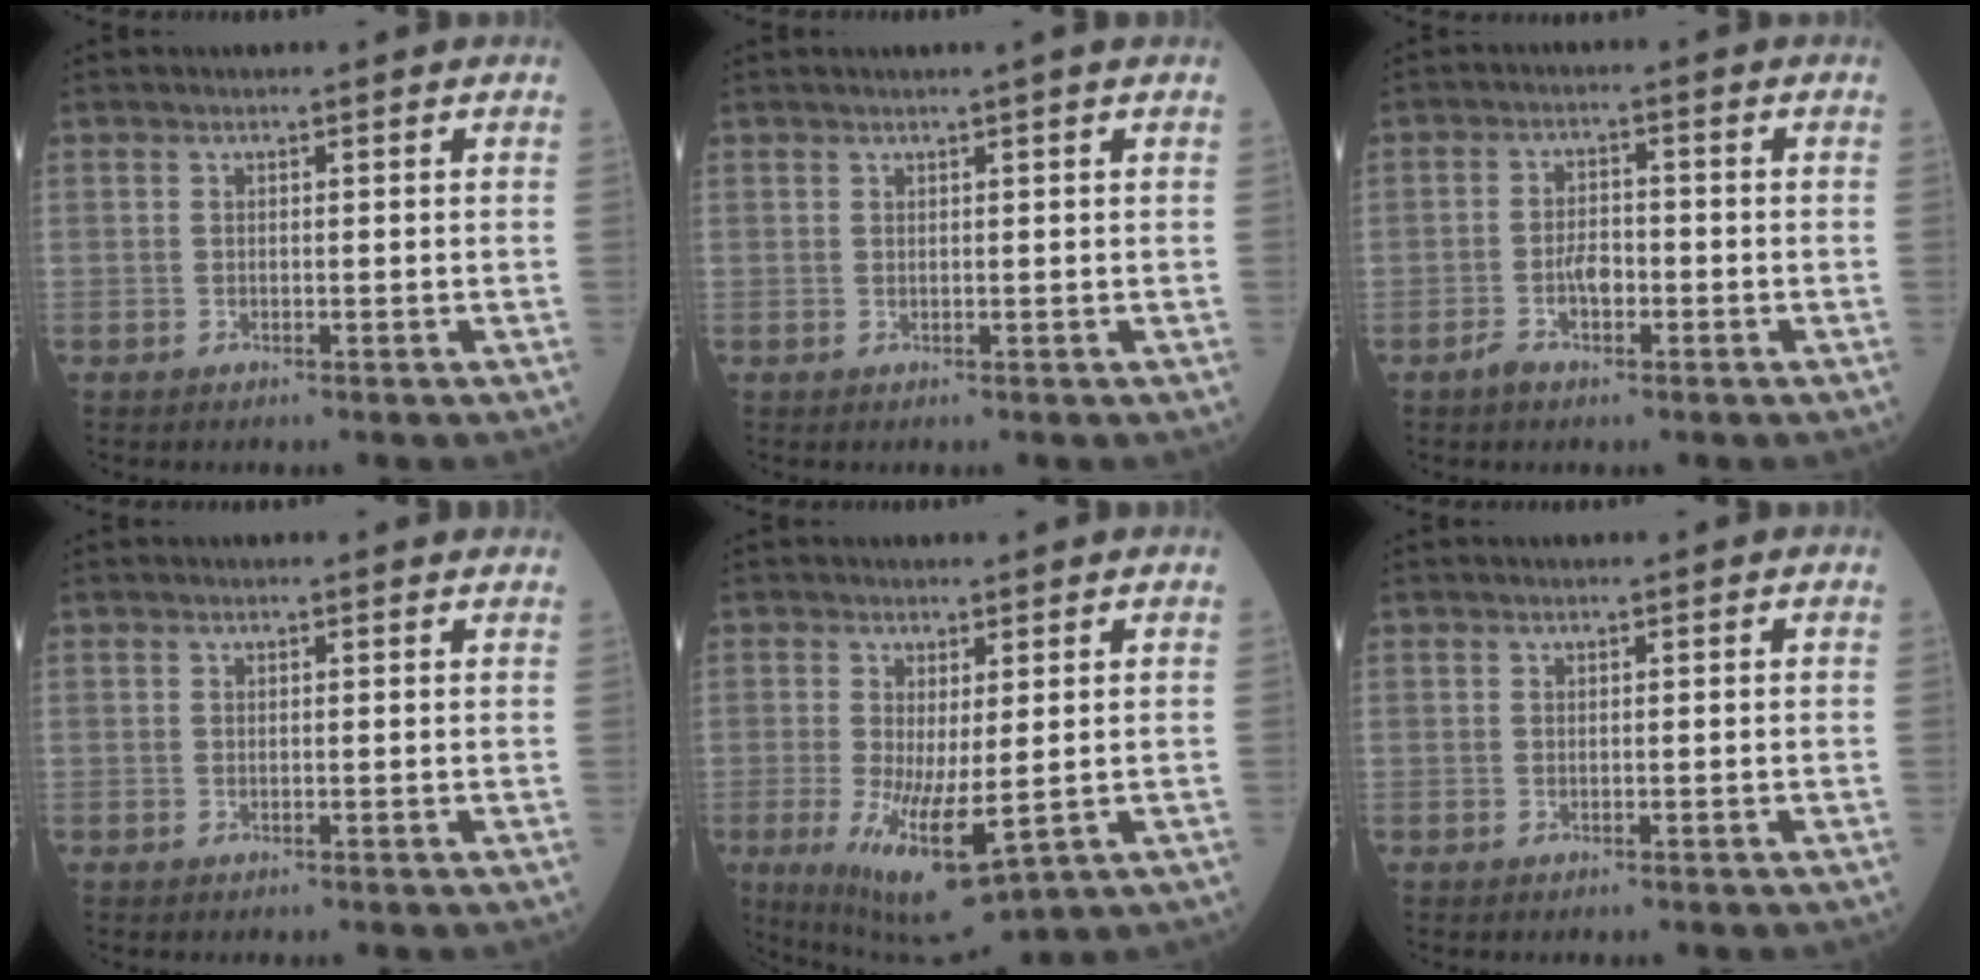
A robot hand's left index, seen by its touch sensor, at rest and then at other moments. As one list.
[{"total": 0.6, "force": [0.3, -0.3, 0.4], "torque": [-0.013, -0.005, 0.010]}, {"total": 3.9, "force": [-1.9, 1.8, 2.9], "torque": [-0.060, 0.005, -0.035]}, {"total": 0.6, "force": [0.6, 0.1, 0.0], "torque": [-0.005, -0.006, -0.003]}, {"total": 9.7, "force": [-1.8, 2.5, 9.2], "torque": [-0.168, -0.033, -0.014]}, {"total": 0.0}]